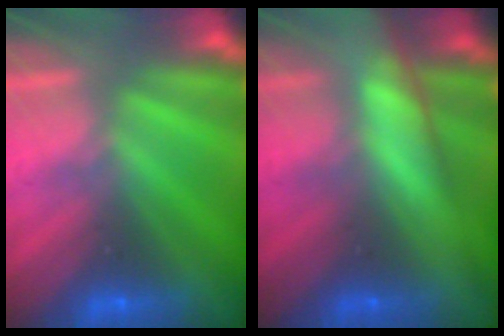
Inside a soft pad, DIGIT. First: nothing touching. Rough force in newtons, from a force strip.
{"total": 8.5}